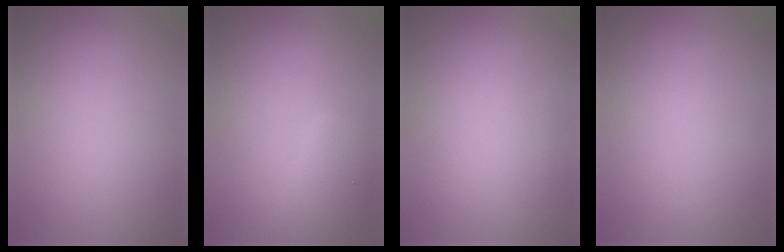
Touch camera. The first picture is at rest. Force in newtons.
{"total": 2.6, "press": 2.6, "slide": 0.1}
{"total": 0.0}
{"total": 0.0}